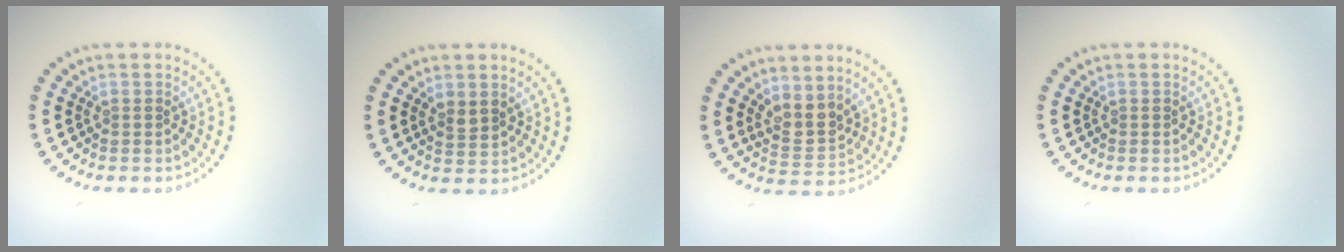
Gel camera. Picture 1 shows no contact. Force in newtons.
{"total": 1.4, "press": 1.3, "slide": 0.5}
{"total": 2.5, "press": 2.0, "slide": 1.5}
{"total": 0.0}